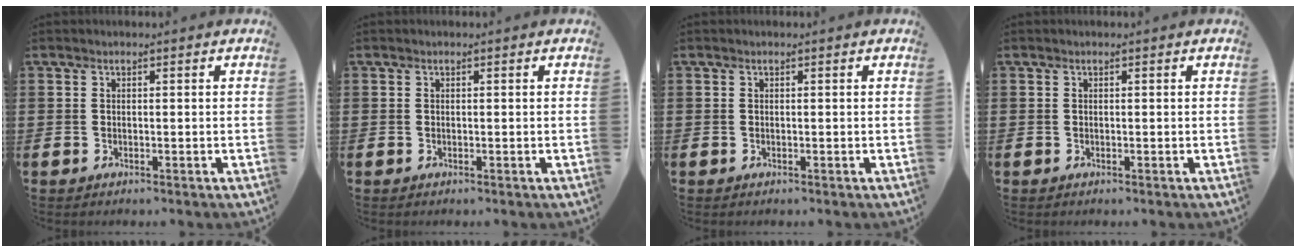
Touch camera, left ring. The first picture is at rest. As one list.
[{"total": 0.0}, {"total": 0.0}, {"total": 0.0}]